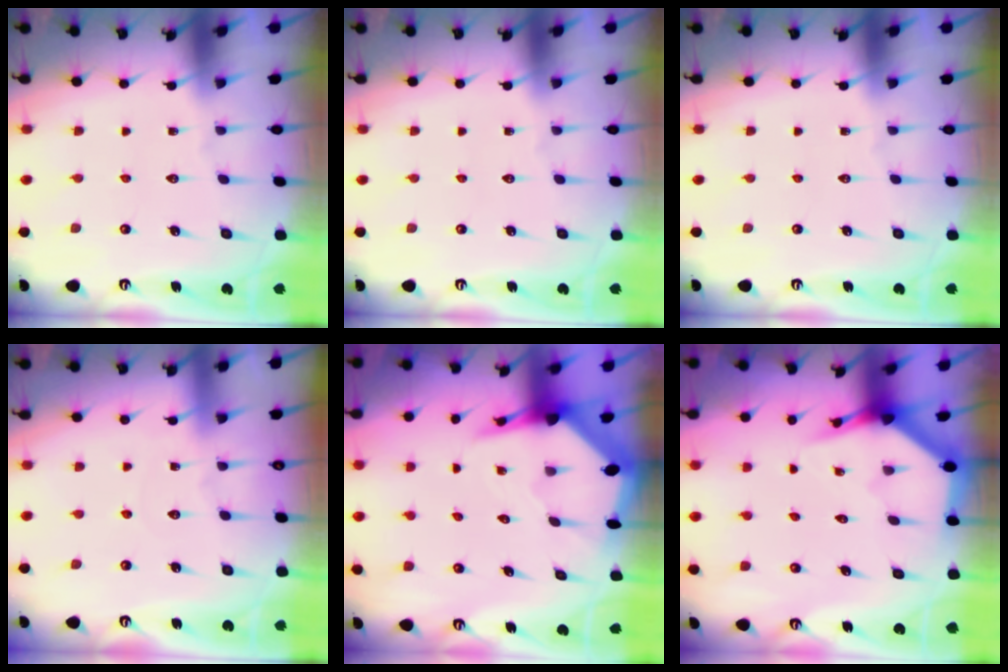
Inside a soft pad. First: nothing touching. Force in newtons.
{"total": 0.0}
{"total": 0.0}
{"total": 2.7, "press": 2.7, "slide": 0.3}
{"total": 4.9, "press": 4.9, "slide": 0.6}
{"total": 3.8, "press": 3.8, "slide": 0.2}